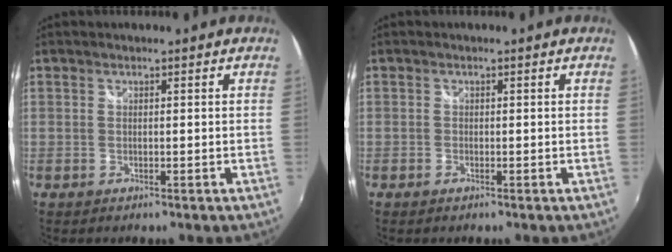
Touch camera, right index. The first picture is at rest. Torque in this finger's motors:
{"motor_torque": [0.17, -0.17, 0.06, -0.01]}